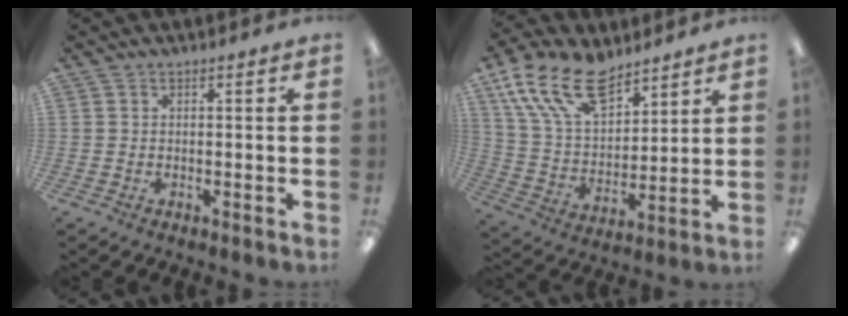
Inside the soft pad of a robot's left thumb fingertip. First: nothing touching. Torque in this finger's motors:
{"motor_torque": [1.56, 1.55, 1.37, -1.40, 0.27]}